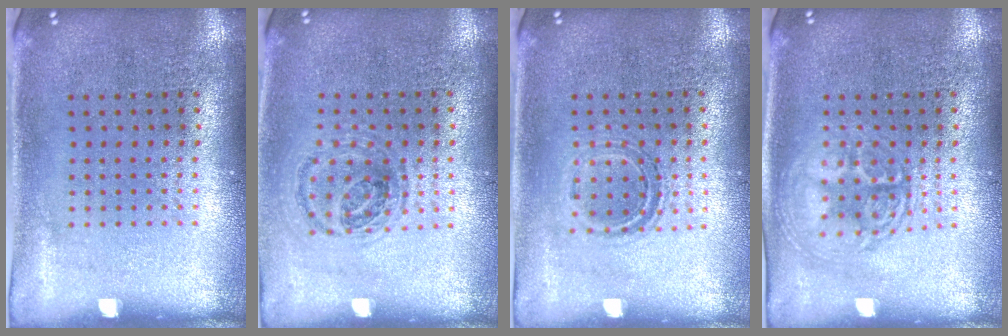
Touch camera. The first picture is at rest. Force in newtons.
{"total": 1.1, "press": 1.0, "slide": 0.5}
{"total": 1.1, "press": 0.9, "slide": 0.6}
{"total": 1.7, "press": 1.7, "slide": 0.3}